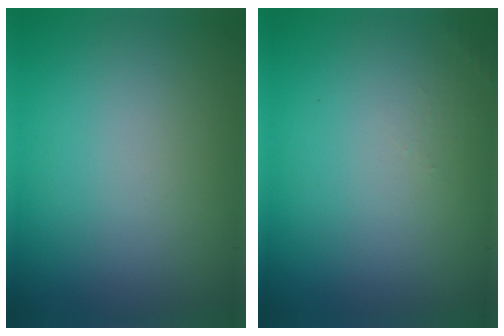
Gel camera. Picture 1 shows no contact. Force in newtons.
{"total": 0.7, "press": 0.6, "slide": 0.1}